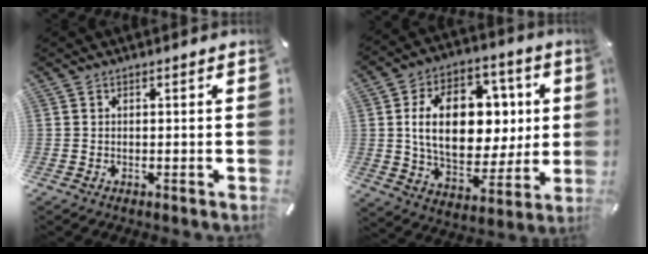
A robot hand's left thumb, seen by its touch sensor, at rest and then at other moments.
{"total": 19.7, "force": [2.7, 13.7, 13.9], "torque": [-0.248, 0.000, 0.050]}